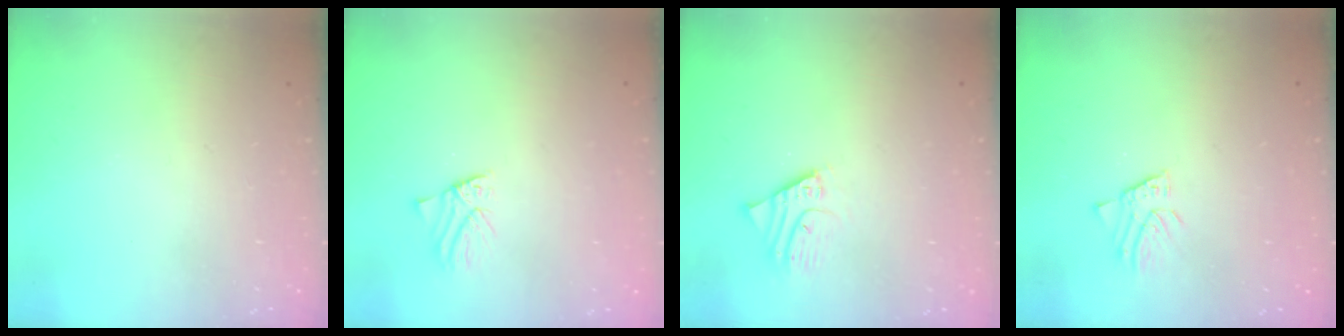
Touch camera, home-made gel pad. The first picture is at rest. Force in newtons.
{"total": 0.8, "press": 0.8, "slide": 0.1}
{"total": 2.3, "press": 2.3, "slide": 0.2}
{"total": 1.1, "press": 1.1, "slide": 0.0}